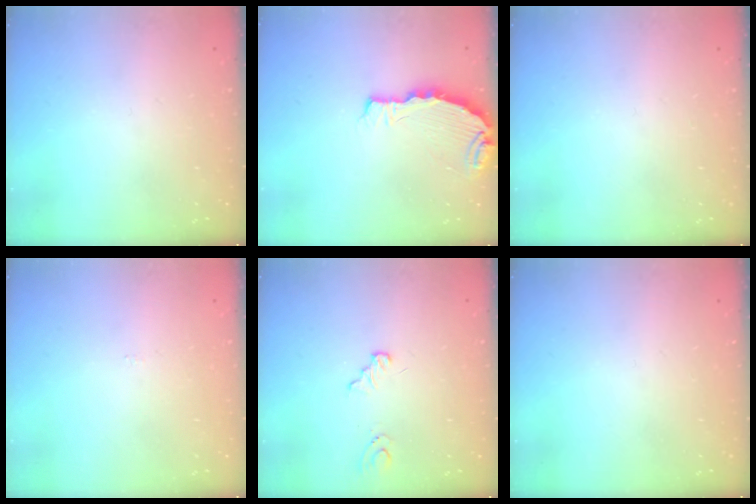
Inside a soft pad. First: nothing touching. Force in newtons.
{"total": 4.8, "press": 4.8, "slide": 0.2}
{"total": 0.0}
{"total": 0.0}
{"total": 4.4, "press": 4.3, "slide": 1.1}
{"total": 0.0}